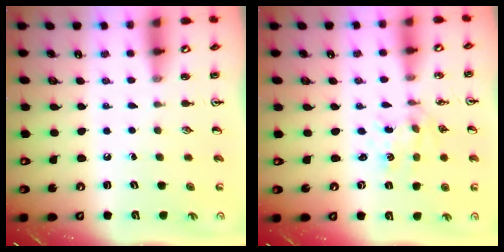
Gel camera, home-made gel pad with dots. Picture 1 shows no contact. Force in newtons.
{"total": 1.0, "press": 1.0, "slide": 0.2}